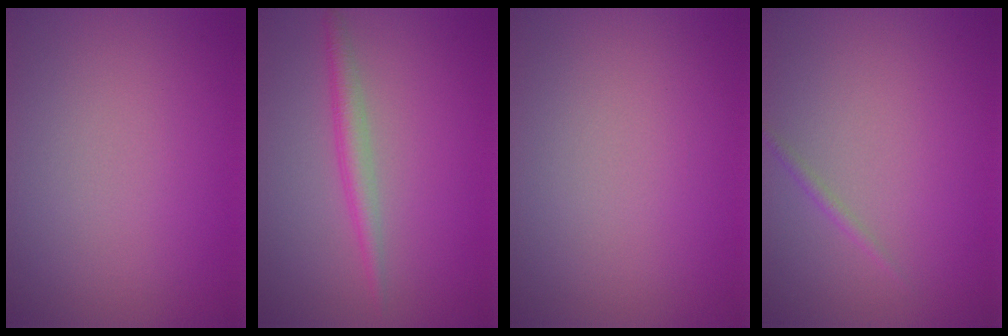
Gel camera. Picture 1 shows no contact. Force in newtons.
{"total": 2.0, "press": 2.0, "slide": 0.1}
{"total": 0.0}
{"total": 0.7, "press": 0.7, "slide": 0.1}